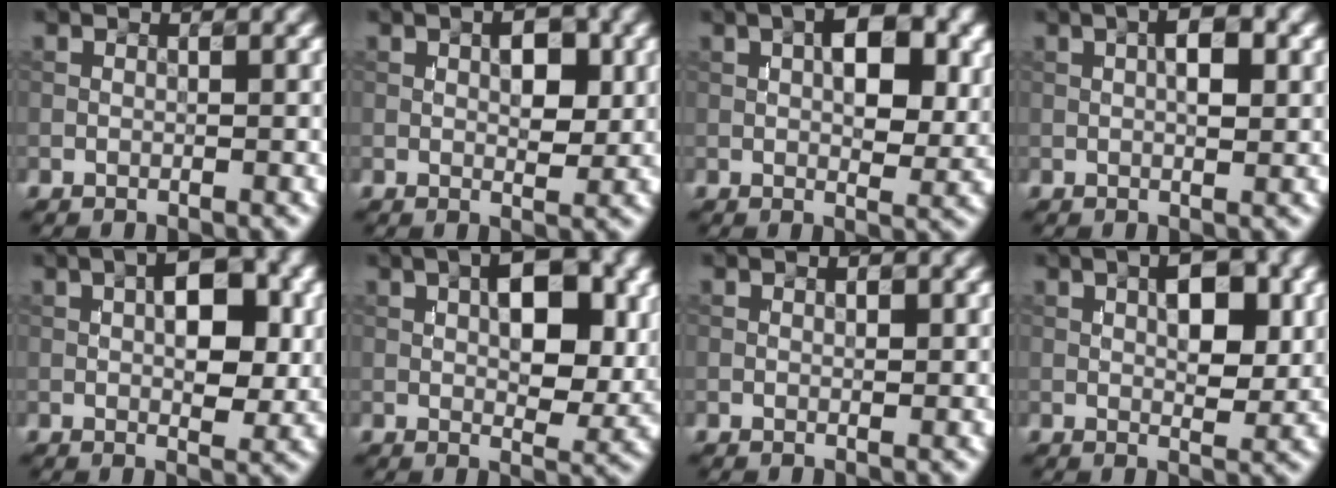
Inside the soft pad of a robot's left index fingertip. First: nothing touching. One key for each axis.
{"total": 3.2, "fx": 0.6, "fy": 1.6, "fz": 2.7, "tx": -0.036, "ty": 0.000, "tz": 0.008}
{"total": 6.2, "fx": 1.4, "fy": 3.0, "fz": 5.2, "tx": -0.069, "ty": 0.004, "tz": 0.019}
{"total": 3.2, "fx": 0.7, "fy": 1.2, "fz": 2.9, "tx": -0.044, "ty": 0.005, "tz": 0.010}
{"total": 5.6, "fx": 0.8, "fy": 2.6, "fz": 4.9, "tx": -0.066, "ty": 0.004, "tz": 0.010}
{"total": 7.1, "fx": 1.6, "fy": 3.3, "fz": 6.0, "tx": -0.082, "ty": 0.002, "tz": 0.024}
{"total": 0.6, "fx": 0.2, "fy": 0.3, "fz": 0.5, "tx": -0.006, "ty": 0.001, "tz": 0.002}
{"total": 4.5, "fx": 1.0, "fy": 2.0, "fz": 4.0, "tx": -0.058, "ty": 0.002, "tz": 0.014}